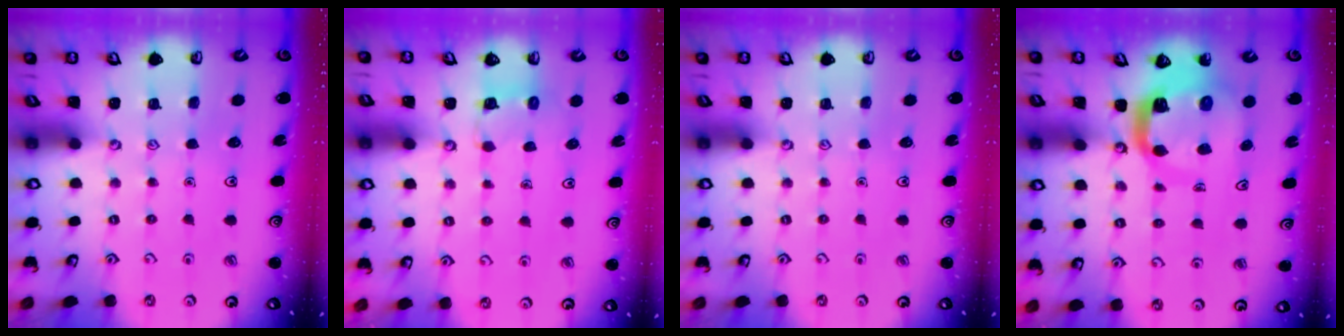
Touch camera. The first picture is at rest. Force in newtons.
{"total": 3.7, "press": 3.7, "slide": 0.2}
{"total": 0.0}
{"total": 9.4, "press": 9.4, "slide": 1.3}